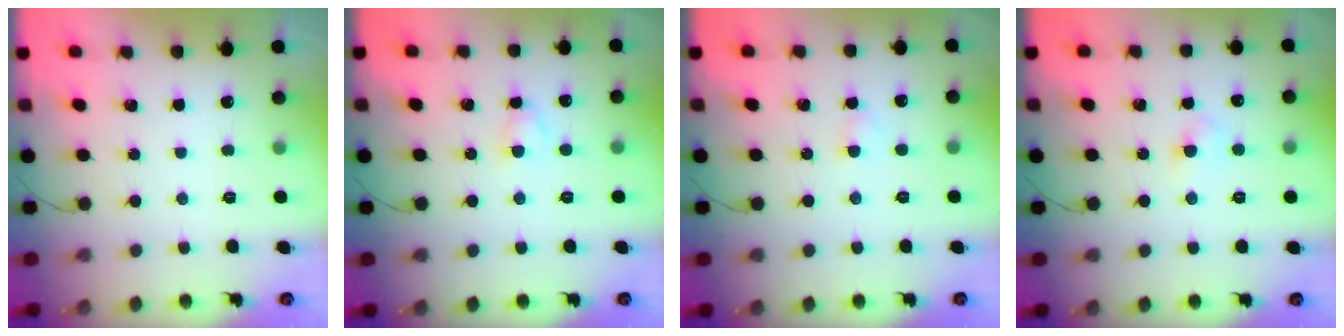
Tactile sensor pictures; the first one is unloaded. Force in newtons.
{"total": 2.7, "press": 2.5, "slide": 1.0}
{"total": 1.8, "press": 1.5, "slide": 0.9}
{"total": 3.7, "press": 3.5, "slide": 1.2}